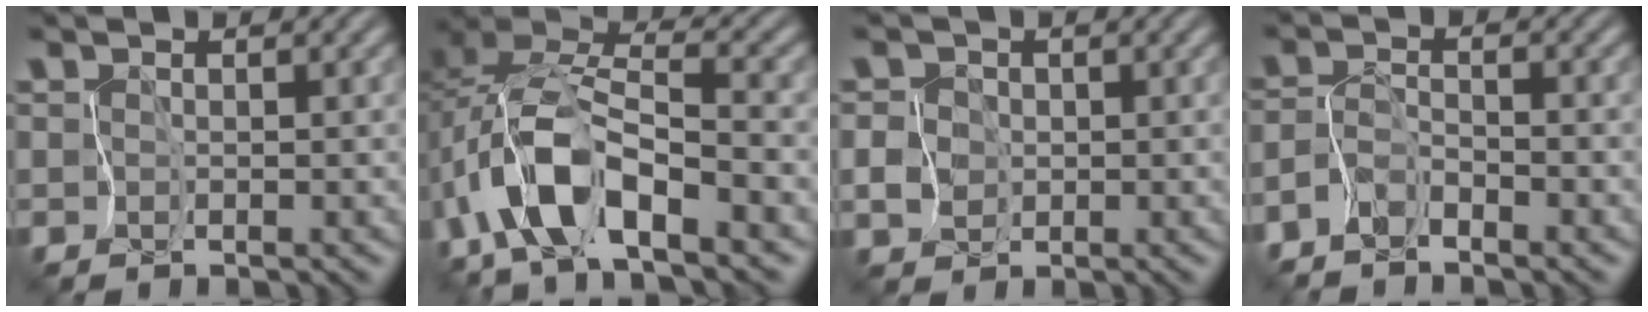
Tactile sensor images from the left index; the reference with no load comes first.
{"total": 9.6, "force": [-5.4, 3.3, 7.1], "torque": [-0.156, 0.001, -0.090]}
{"total": 4.3, "force": [-0.4, 4.1, 1.2], "torque": [-0.038, 0.014, -0.017]}
{"total": 2.9, "force": [-2.8, -0.3, 0.6], "torque": [-0.033, -0.006, -0.052]}